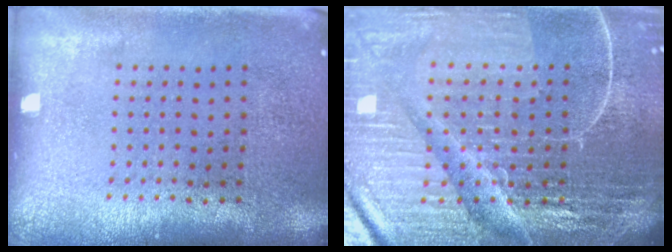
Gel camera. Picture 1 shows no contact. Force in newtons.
{"total": 7.1, "press": 6.1, "slide": 3.5}